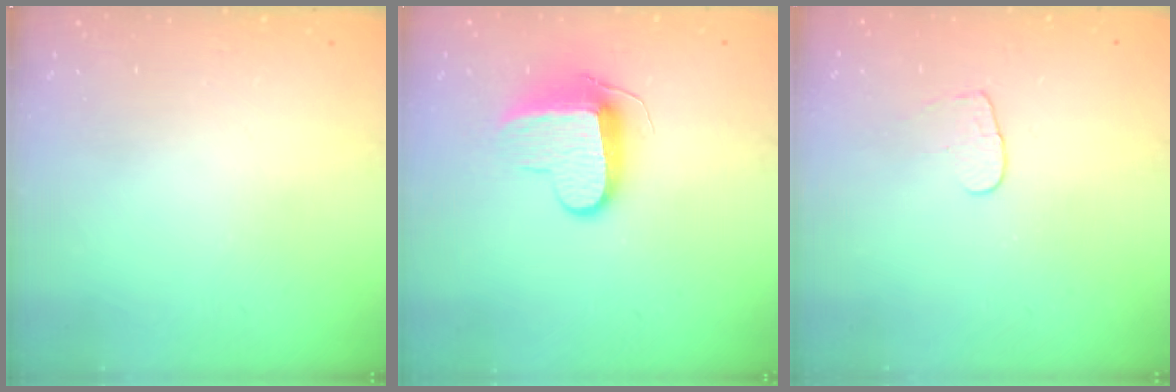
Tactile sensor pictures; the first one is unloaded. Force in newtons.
{"total": 10.0, "press": 10.0, "slide": 0.2}
{"total": 4.4, "press": 4.4, "slide": 0.3}